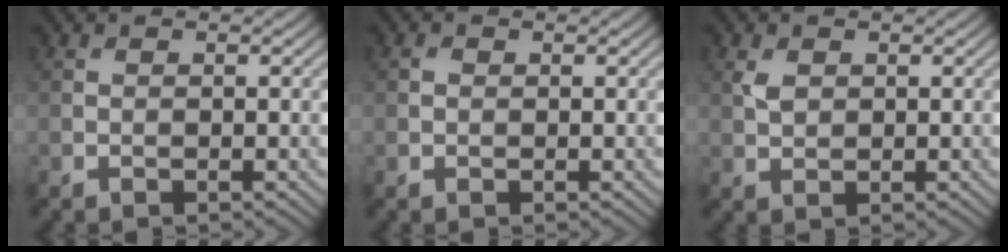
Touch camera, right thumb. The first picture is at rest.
{"total": 0.6, "force": [0.1, 0.5, 0.3], "torque": [-0.004, -0.002, 0.001]}
{"total": 1.9, "force": [0.7, 1.3, 1.2], "torque": [-0.033, 0.000, 0.016]}